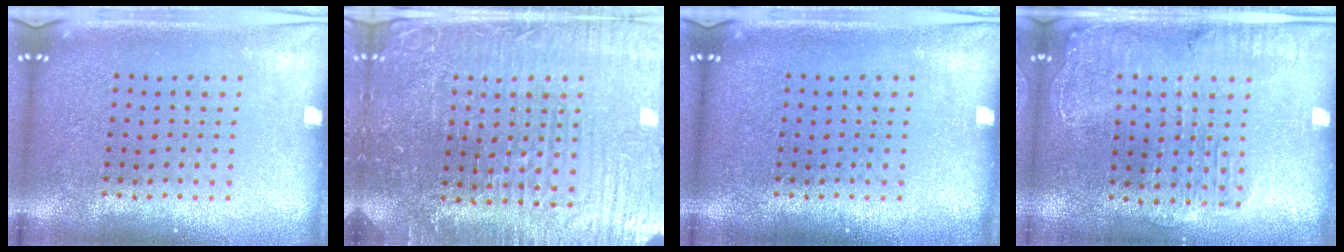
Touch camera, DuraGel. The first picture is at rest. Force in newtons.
{"total": 4.5, "press": 4.3, "slide": 1.2}
{"total": 0.0}
{"total": 1.7, "press": 1.6, "slide": 0.5}